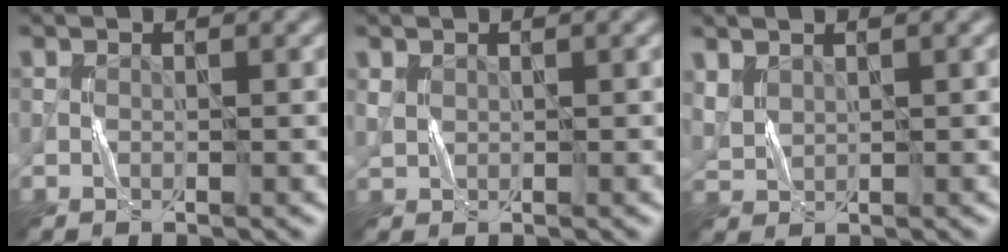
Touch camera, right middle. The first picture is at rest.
{"total": 0.6, "force": [0.4, 0.4, 0.2], "torque": [-0.007, -0.002, 0.012]}
{"total": 1.8, "force": [1.2, 1.0, 0.9], "torque": [-0.026, 0.003, 0.033]}